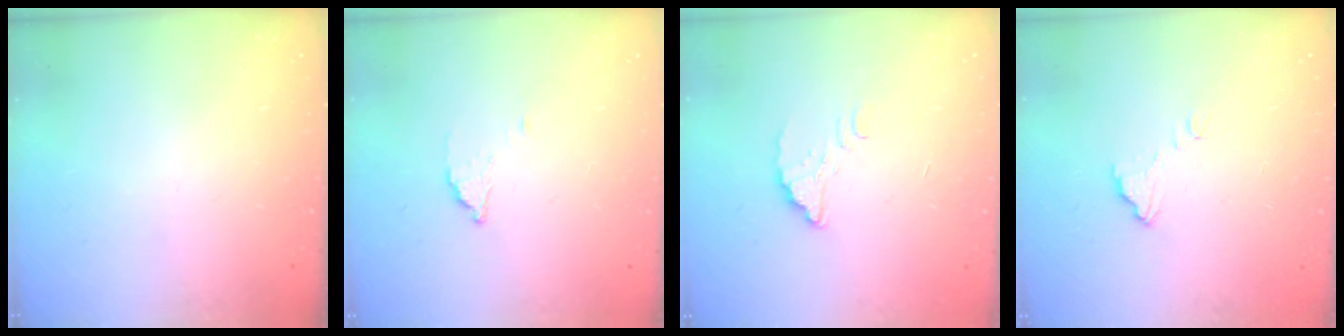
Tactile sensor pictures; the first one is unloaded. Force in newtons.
{"total": 1.9, "press": 1.9, "slide": 0.1}
{"total": 2.4, "press": 2.4, "slide": 0.2}
{"total": 5.7, "press": 5.7, "slide": 0.3}